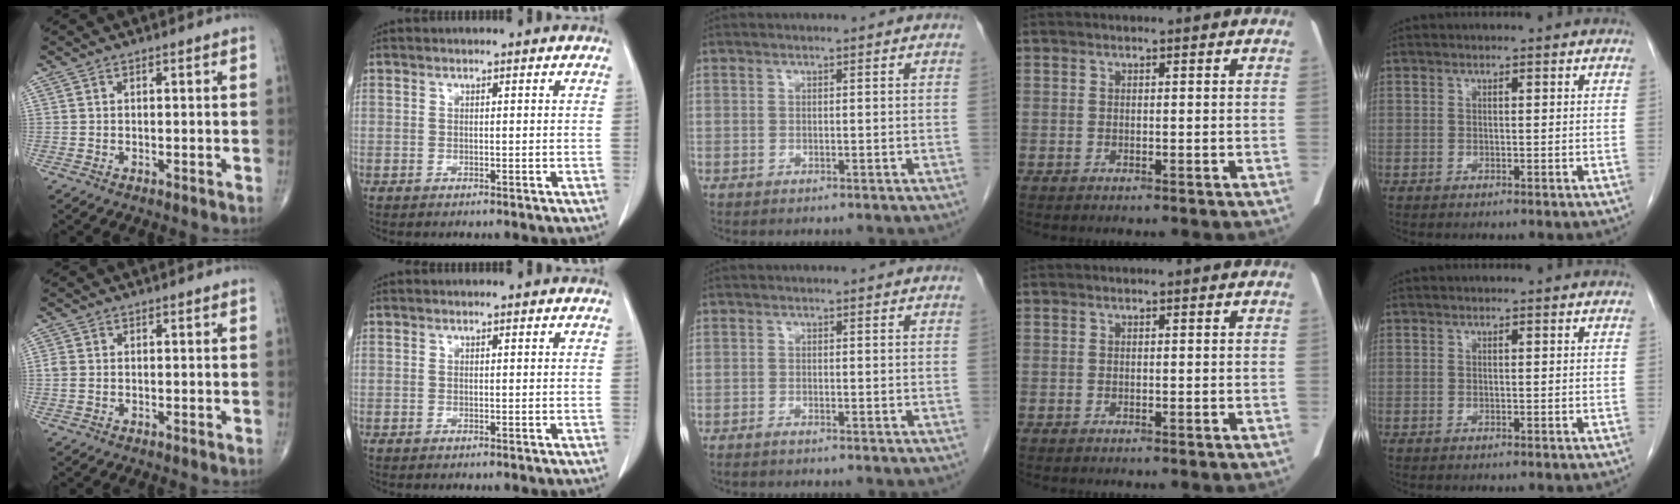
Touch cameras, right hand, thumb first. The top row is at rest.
{"thumb": {"total": 1.3, "force": [0.0, 0.9, 1.0], "torque": [-0.029, 0.002, 0.000]}, "middle": {"total": 0.8, "force": [-0.7, -0.1, 0.4], "torque": [-0.011, -0.001, -0.014]}}